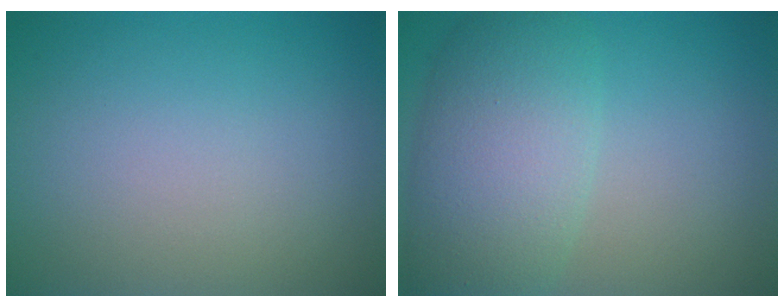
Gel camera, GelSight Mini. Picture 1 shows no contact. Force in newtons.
{"total": 7.2, "press": 7.2, "slide": 0.4}